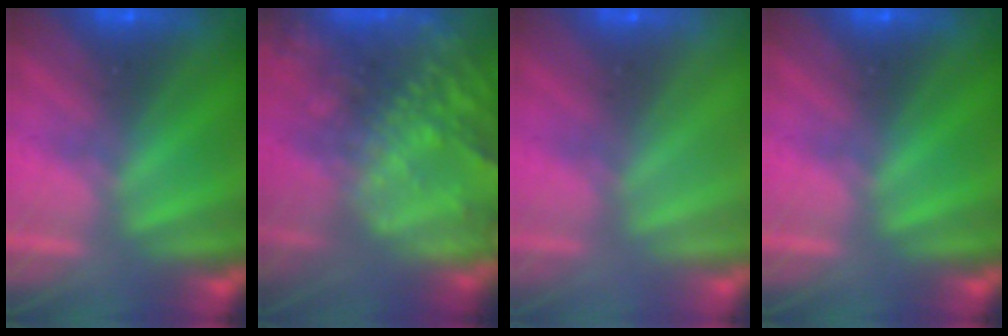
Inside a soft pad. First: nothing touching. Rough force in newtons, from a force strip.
{"total": 8.5}
{"total": 2.9}
{"total": 0.0}